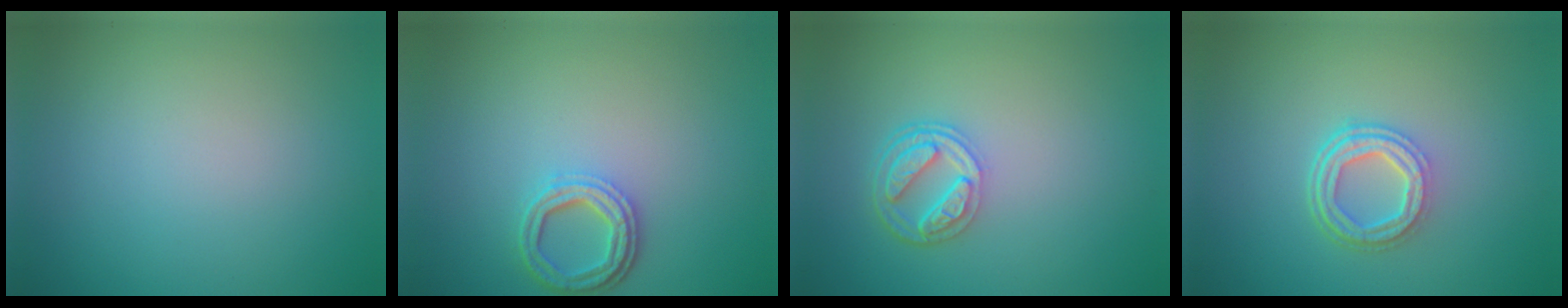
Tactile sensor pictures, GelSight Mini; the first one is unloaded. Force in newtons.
{"total": 3.6, "press": 2.9, "slide": 2.1}
{"total": 4.0, "press": 3.1, "slide": 2.5}
{"total": 4.2, "press": 3.2, "slide": 2.8}